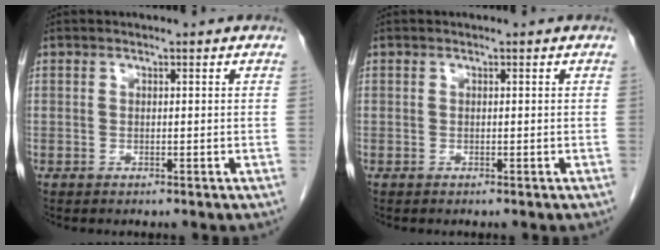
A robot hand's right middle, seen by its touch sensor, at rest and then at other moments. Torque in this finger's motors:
{"motor_torque": [-0.02, 0.05, -0.02, -0.01]}